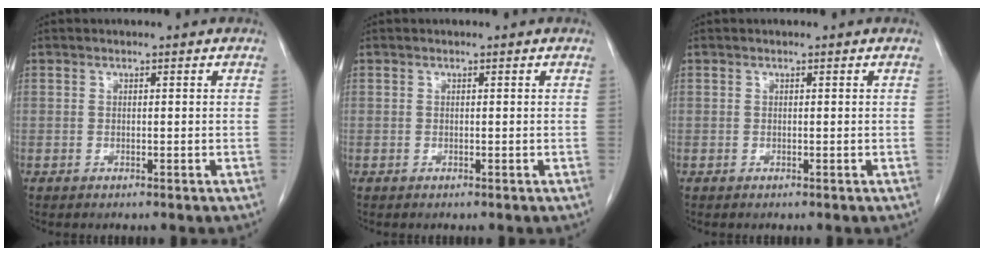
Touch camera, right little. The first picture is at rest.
{"total": 0.0}
{"total": 0.0}